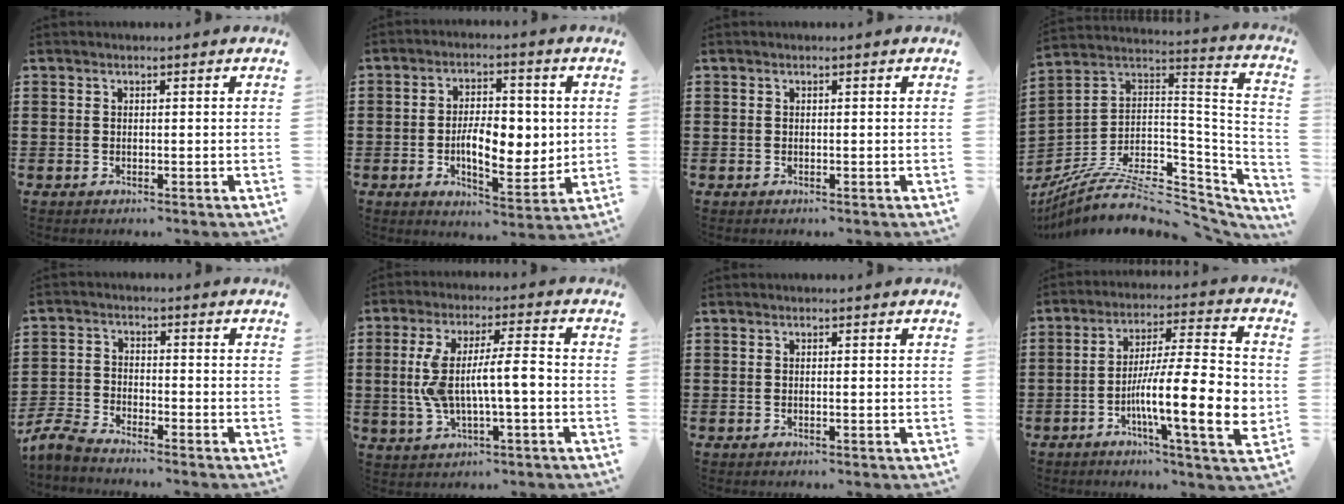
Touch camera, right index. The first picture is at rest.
{"total": 8.6, "force": [-0.3, 4.6, 7.2], "torque": [-0.102, 0.001, -0.010]}
{"total": 0.0}
{"total": 9.1, "force": [-6.5, 3.3, 5.5], "torque": [-0.107, -0.001, -0.124]}
{"total": 4.1, "force": [-4.0, 0.3, 0.9], "torque": [-0.048, -0.011, -0.089]}
{"total": 9.0, "force": [-0.8, 2.5, 8.6], "torque": [-0.174, 0.001, -0.021]}
{"total": 0.0}
{"total": 16.4, "force": [-3.8, 3.8, 15.5], "torque": [-0.245, -0.006, -0.063]}